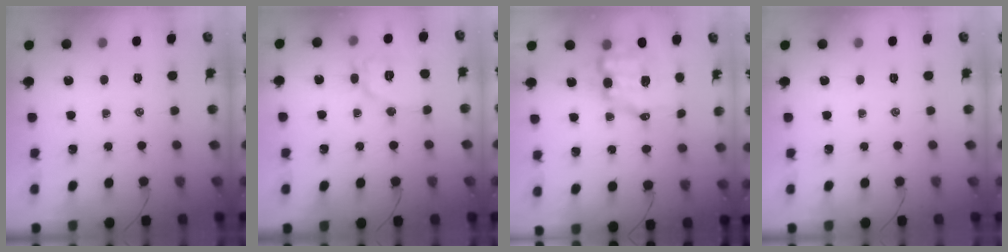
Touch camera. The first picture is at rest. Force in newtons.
{"total": 10.3, "press": 10.3, "slide": 0.3}
{"total": 9.7, "press": 9.4, "slide": 2.1}
{"total": 0.0}